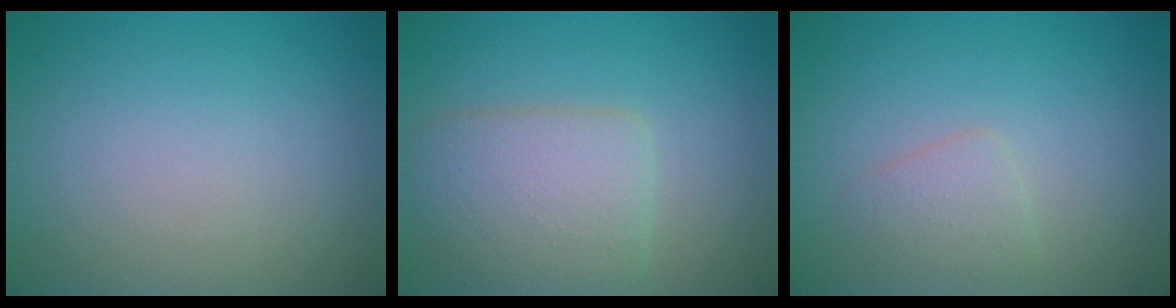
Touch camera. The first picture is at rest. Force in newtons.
{"total": 4.7, "press": 4.7, "slide": 0.1}
{"total": 1.5, "press": 1.5, "slide": 0.1}